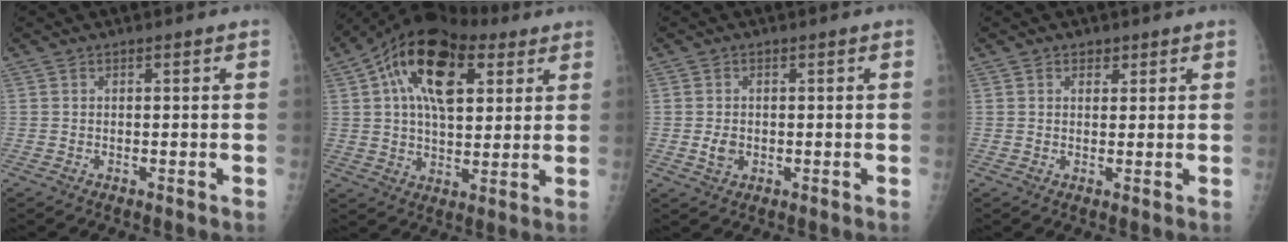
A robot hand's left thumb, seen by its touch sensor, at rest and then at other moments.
{"total": 17.7, "force": [6.8, 9.7, 13.2], "torque": [-0.197, 0.001, 0.106]}
{"total": 2.6, "force": [-0.3, 2.0, 1.6], "torque": [-0.021, 0.001, -0.003]}
{"total": 1.8, "force": [1.1, 1.3, 0.5], "torque": [0.007, -0.005, 0.013]}